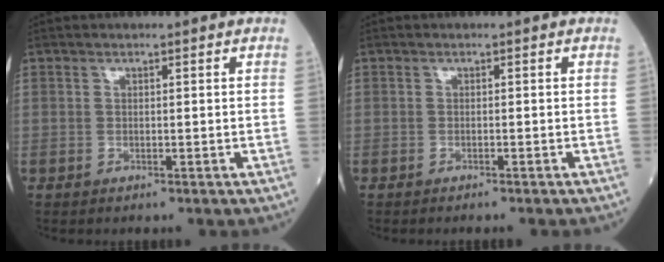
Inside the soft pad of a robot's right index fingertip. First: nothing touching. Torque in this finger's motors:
{"motor_torque": [-0.08, -0.17, 0.09, 0.01]}